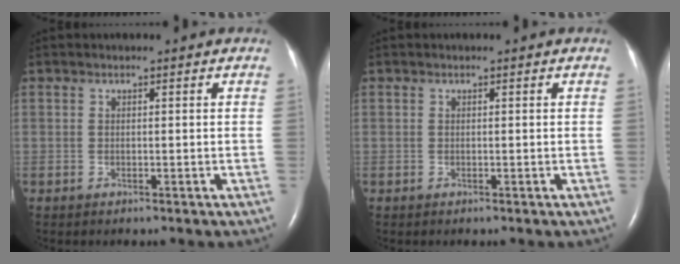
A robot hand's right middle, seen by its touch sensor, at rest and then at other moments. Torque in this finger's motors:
{"motor_torque": [0.00, 0.00, 0.00, 0.00]}